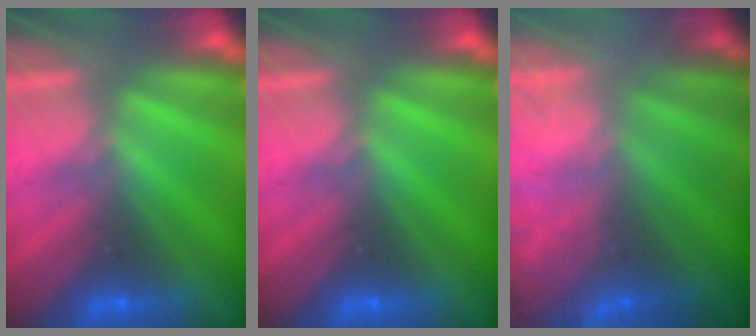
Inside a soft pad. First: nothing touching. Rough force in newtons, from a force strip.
{"total": 0.0}
{"total": 5.8}